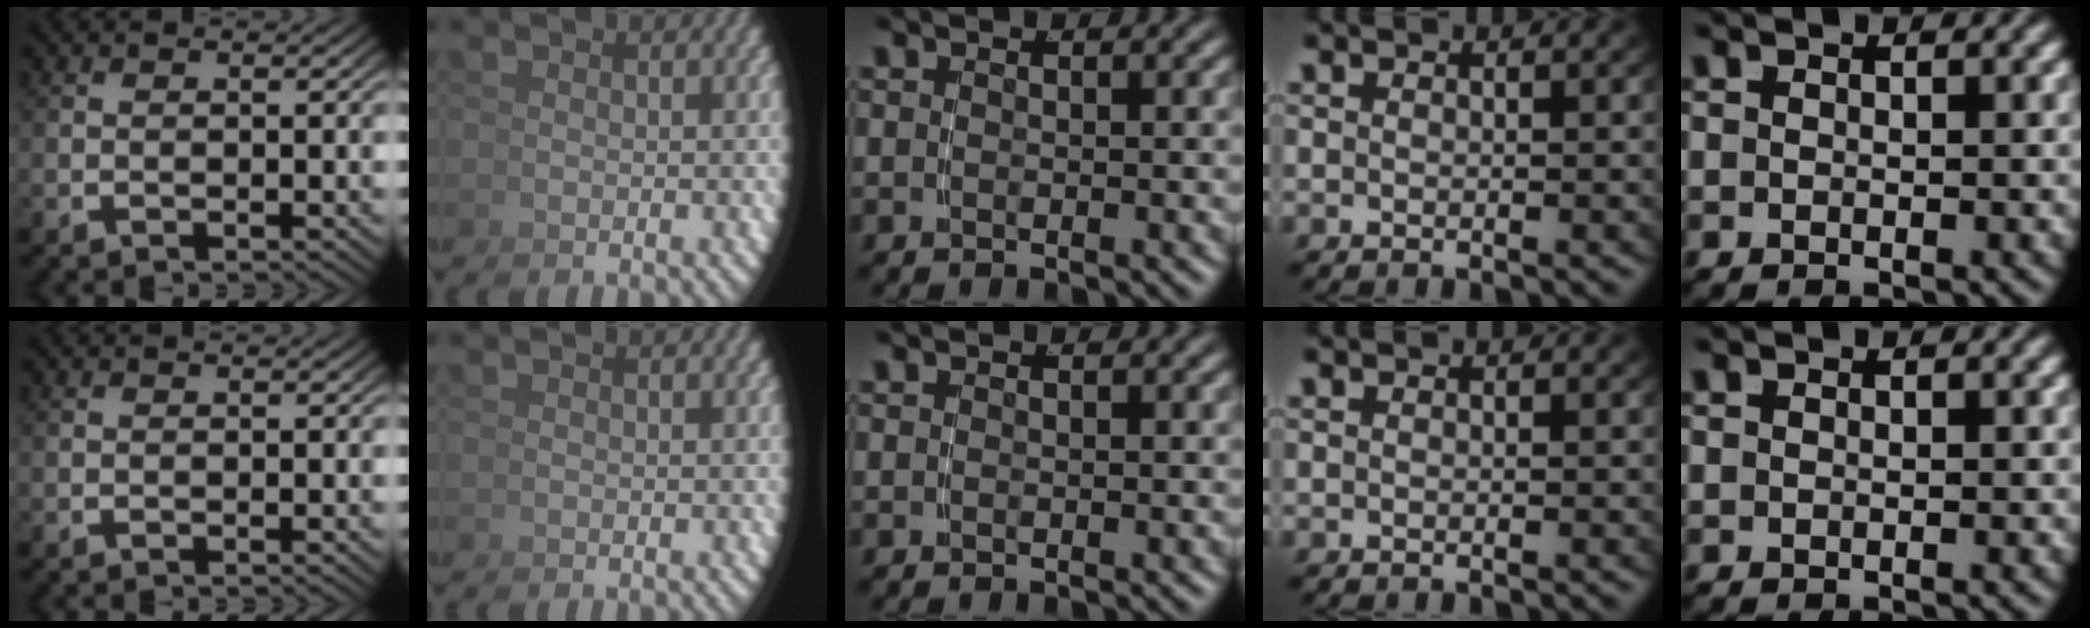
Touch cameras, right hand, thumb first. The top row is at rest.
{}